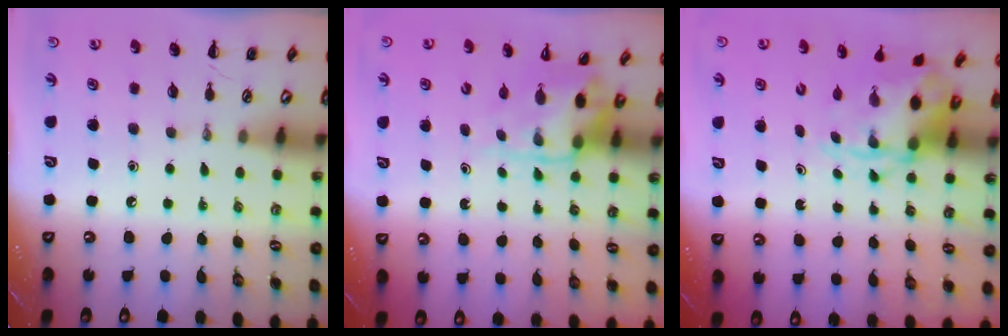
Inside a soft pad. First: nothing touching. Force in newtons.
{"total": 4.0, "press": 3.9, "slide": 0.8}
{"total": 4.5, "press": 4.4, "slide": 1.1}